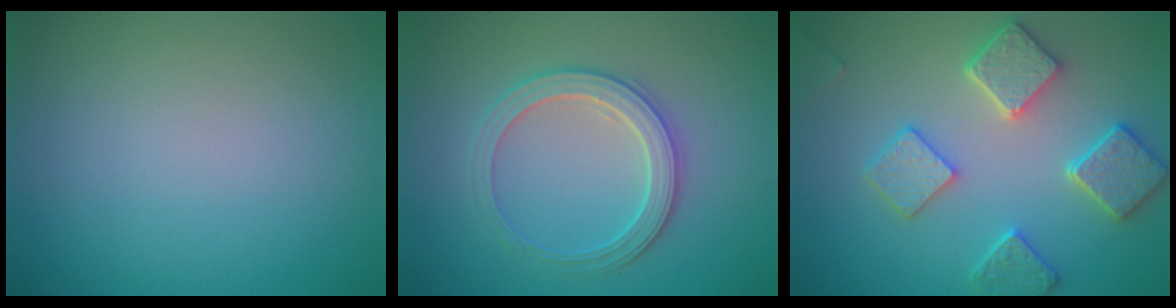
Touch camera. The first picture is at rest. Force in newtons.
{"total": 3.3, "press": 3.2, "slide": 0.6}
{"total": 4.8, "press": 4.5, "slide": 1.6}